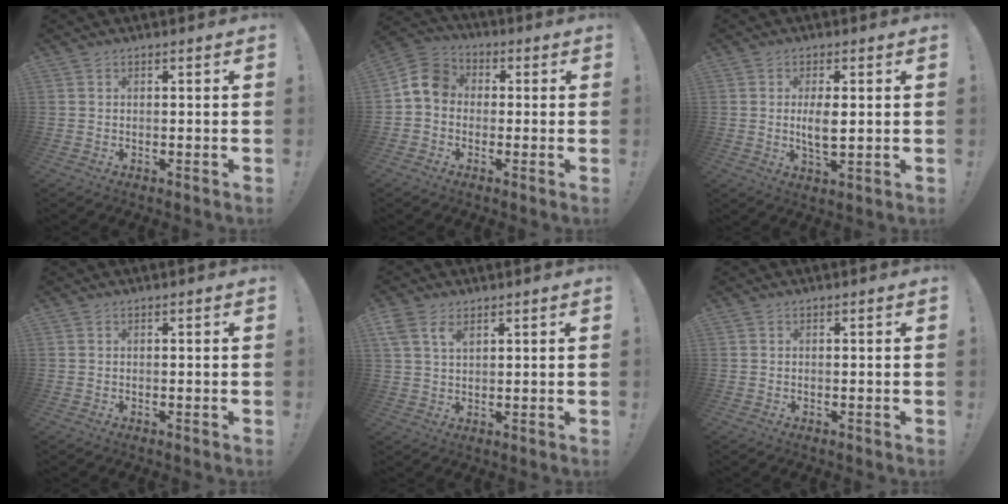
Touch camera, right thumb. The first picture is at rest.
{"total": 9.0, "force": [-0.1, 7.3, 5.3], "torque": [-0.096, 0.025, 0.003]}
{"total": 5.4, "force": [0.3, 2.2, 5.0], "torque": [-0.089, -0.010, -0.002]}
{"total": 0.0}
{"total": 5.4, "force": [3.0, 2.9, 3.5], "torque": [-0.061, -0.010, 0.055]}
{"total": 0.0}